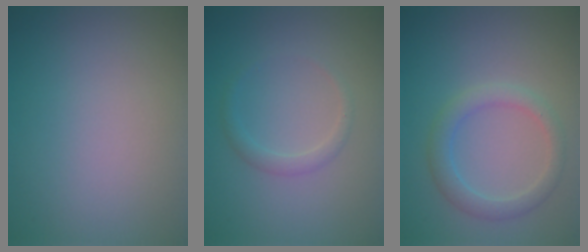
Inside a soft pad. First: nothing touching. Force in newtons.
{"total": 1.2, "press": 1.2, "slide": 0.0}
{"total": 2.6, "press": 2.6, "slide": 0.2}